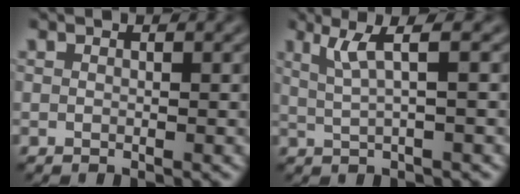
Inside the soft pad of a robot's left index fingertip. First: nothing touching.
{"total": 3.1, "force": [1.3, 0.5, 2.8], "torque": [-0.049, 0.001, 0.029]}